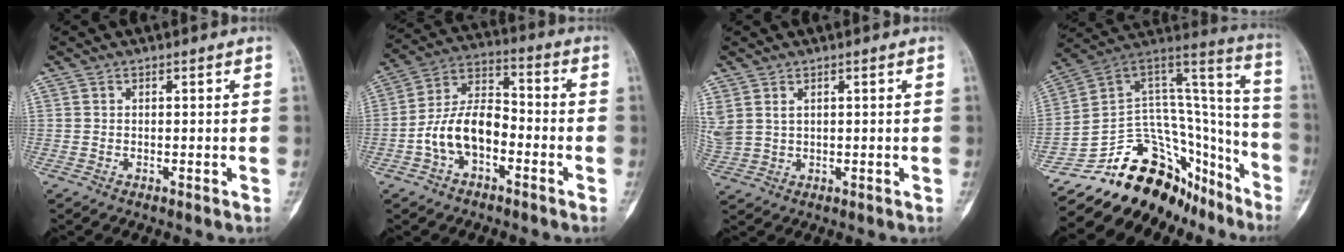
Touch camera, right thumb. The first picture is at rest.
{"total": 11.5, "force": [-3.8, 6.8, 8.5], "torque": [-0.147, 0.049, -0.077]}
{"total": 5.9, "force": [2.1, 4.1, 3.6], "torque": [-0.103, 0.002, 0.057]}
{"total": 27.2, "force": [-17.2, 16.2, 13.4], "torque": [-0.150, 0.135, -0.250]}